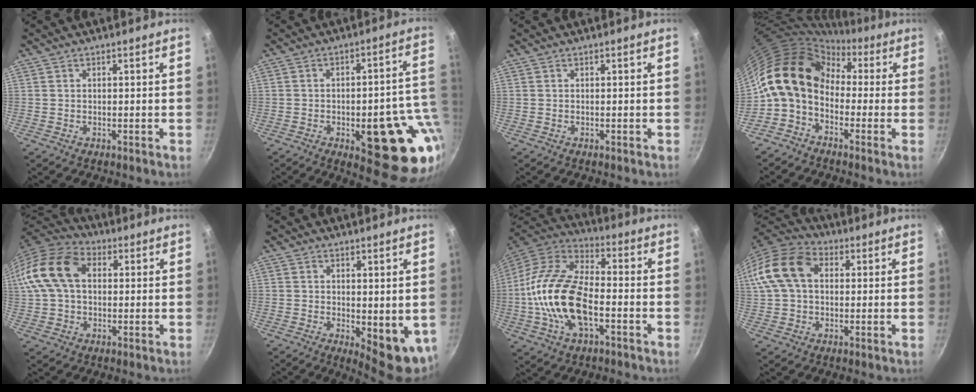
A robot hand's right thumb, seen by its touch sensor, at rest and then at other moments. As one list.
[{"total": 20.7, "force": [-4.7, 8.1, 18.5], "torque": [-0.169, 0.012, -0.054]}, {"total": 0.0}, {"total": 14.3, "force": [-0.2, 10.9, 9.2], "torque": [-0.141, 0.045, -0.027]}, {"total": 14.4, "force": [2.6, 9.8, 10.3], "torque": [-0.184, 0.028, 0.031]}, {"total": 9.0, "force": [-0.2, 4.0, 8.0], "torque": [-0.083, -0.011, 0.008]}, {"total": 19.4, "force": [-4.0, 10.1, 16.1], "torque": [-0.299, 0.034, -0.089]}, {"total": 14.3, "force": [2.8, 10.0, 9.8], "torque": [-0.176, 0.031, 0.034]}]